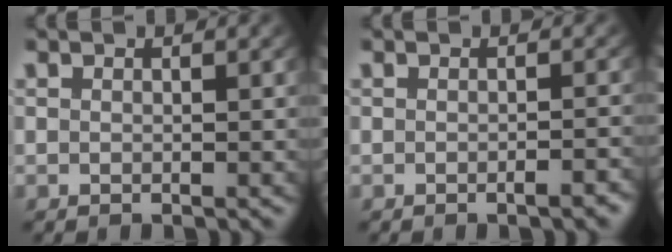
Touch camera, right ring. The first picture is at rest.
{"total": 1.0, "force": [-0.8, -0.1, 0.5], "torque": [-0.006, 0.005, -0.016]}